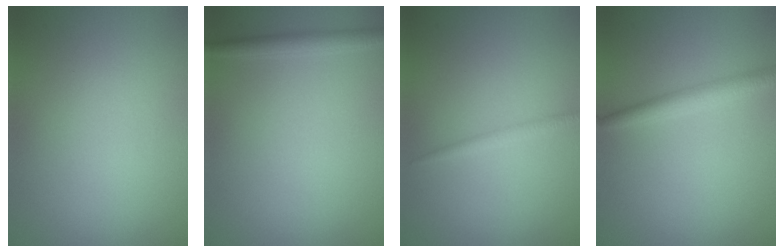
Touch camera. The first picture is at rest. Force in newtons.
{"total": 1.8, "press": 1.8, "slide": 0.1}
{"total": 1.0, "press": 1.0, "slide": 0.1}
{"total": 2.3, "press": 2.3, "slide": 0.0}